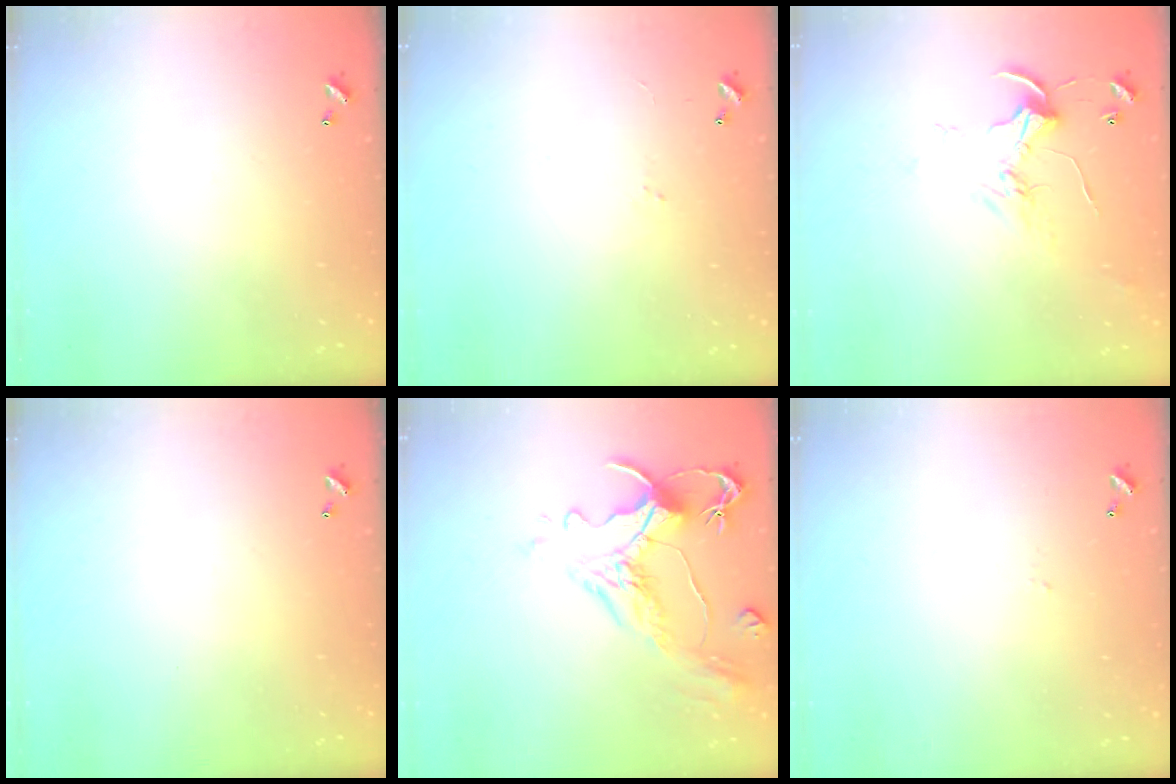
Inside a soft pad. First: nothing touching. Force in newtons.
{"total": 1.9, "press": 1.8, "slide": 0.6}
{"total": 2.5, "press": 2.5, "slide": 0.2}
{"total": 0.0}
{"total": 1.6, "press": 0.4, "slide": 1.6}
{"total": 1.7, "press": 1.6, "slide": 0.3}